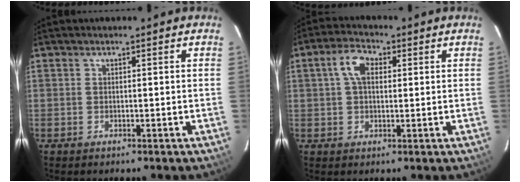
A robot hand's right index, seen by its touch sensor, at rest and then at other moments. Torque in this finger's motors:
{"motor_torque": [0.89, 0.35, 0.31, 0.09]}